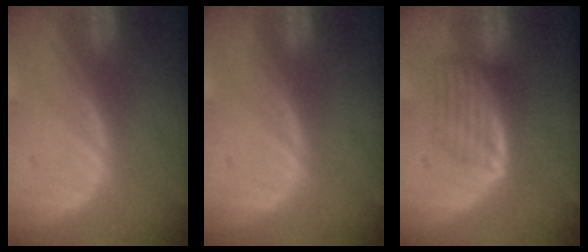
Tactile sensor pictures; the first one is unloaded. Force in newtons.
{"total": 0.0}
{"total": 5.7, "press": 5.3, "slide": 2.3}